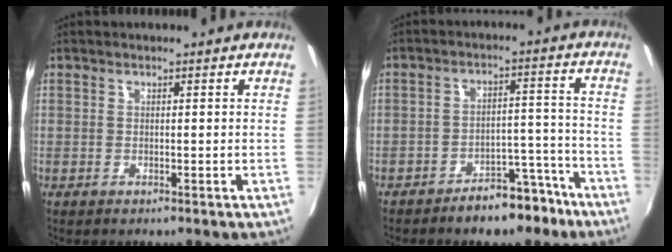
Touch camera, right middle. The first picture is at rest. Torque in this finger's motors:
{"motor_torque": [0.93, -1.21, 0.03, 0.04]}